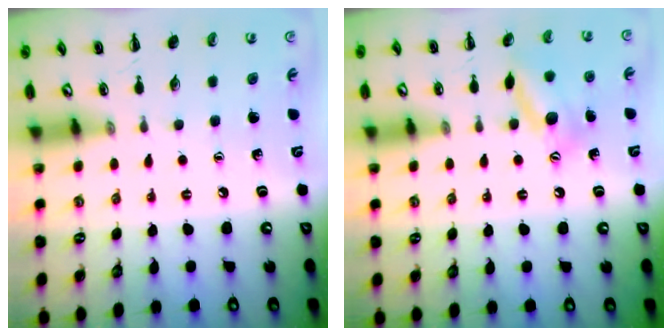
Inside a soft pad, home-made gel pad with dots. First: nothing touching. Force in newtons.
{"total": 12.9, "press": 12.9, "slide": 0.7}